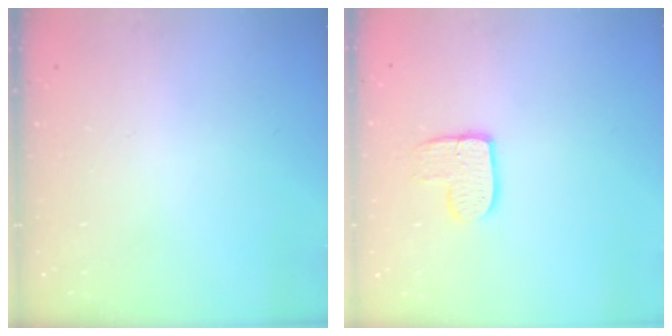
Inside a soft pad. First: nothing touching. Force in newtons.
{"total": 9.7, "press": 9.6, "slide": 0.7}